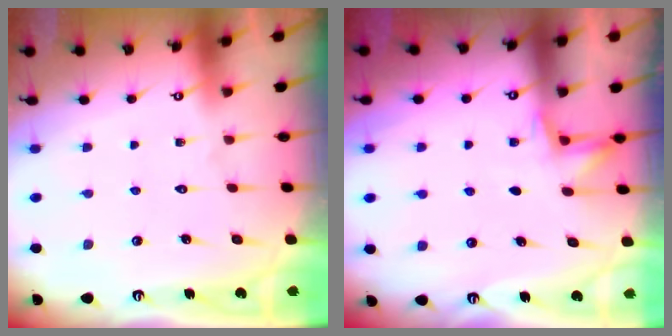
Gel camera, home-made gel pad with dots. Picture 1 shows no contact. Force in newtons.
{"total": 3.9, "press": 3.9, "slide": 0.4}